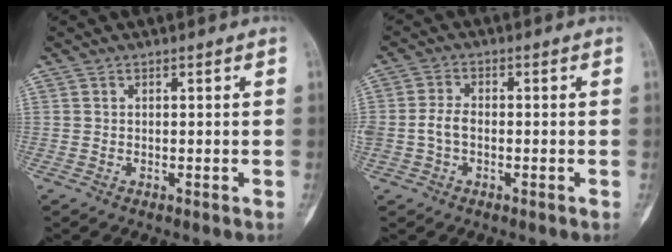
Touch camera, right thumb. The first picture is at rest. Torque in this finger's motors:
{"motor_torque": [1.13, 1.26, 0.55, -0.32, 0.11]}